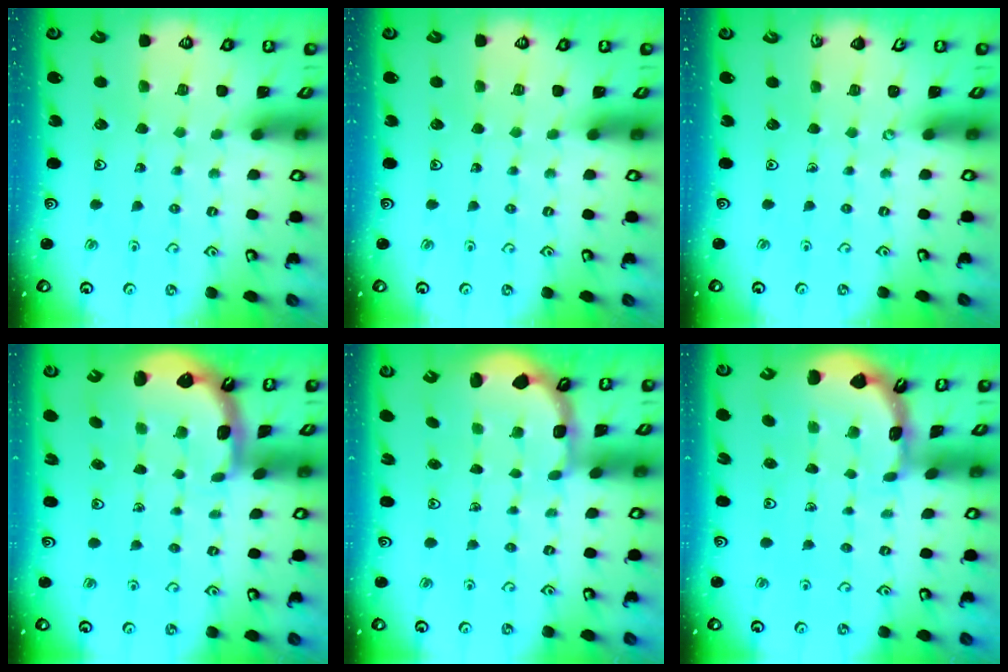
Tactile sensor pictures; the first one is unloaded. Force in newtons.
{"total": 0.0}
{"total": 0.0}
{"total": 2.5, "press": 1.2, "slide": 2.2}
{"total": 2.7, "press": 2.0, "slide": 1.7}
{"total": 1.8, "press": 1.8, "slide": 0.1}